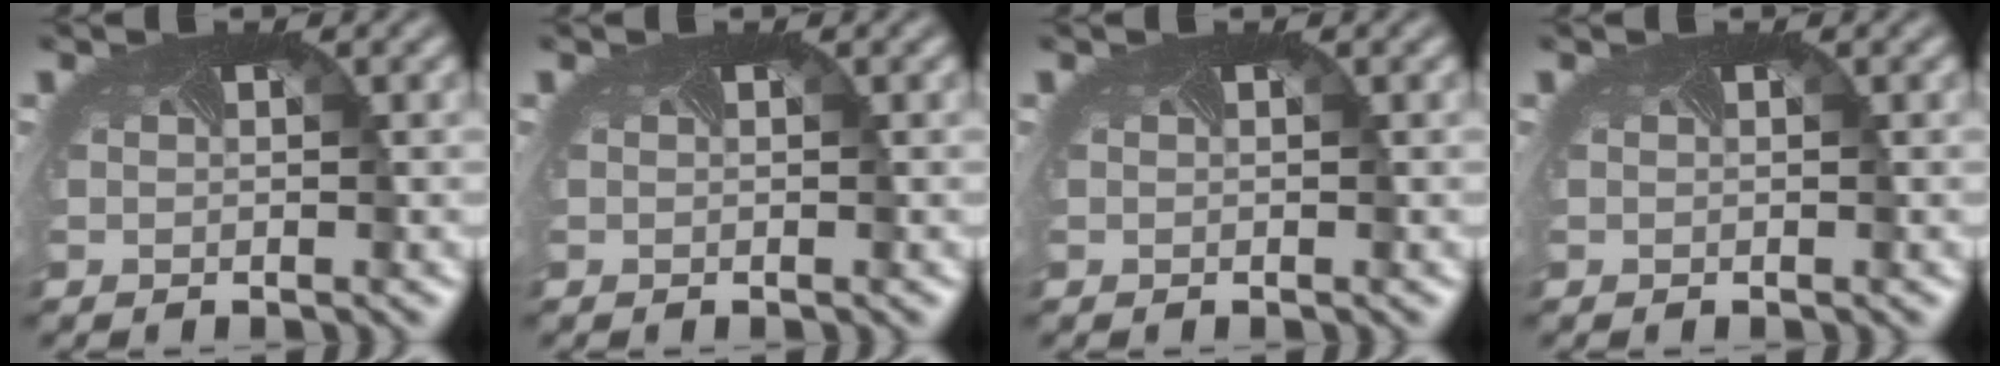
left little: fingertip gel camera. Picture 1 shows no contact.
{"total": 0.0}
{"total": 0.0}
{"total": 0.0}